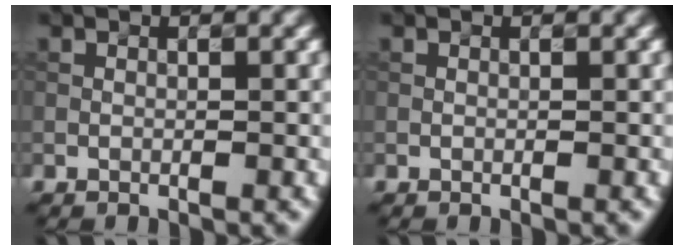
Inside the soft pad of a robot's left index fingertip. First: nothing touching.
{"total": 0.0}